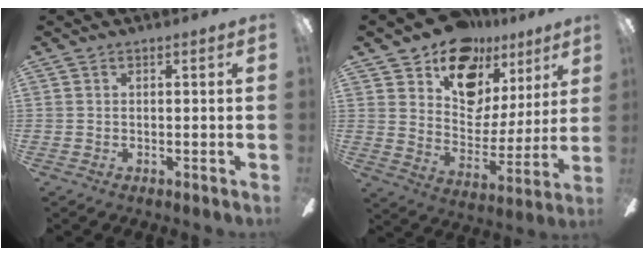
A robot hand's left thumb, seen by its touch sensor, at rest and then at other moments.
{"total": 15.7, "force": [11.6, 9.1, 5.3], "torque": [-0.096, -0.074, 0.215]}